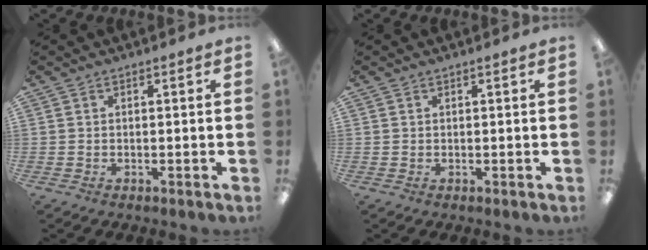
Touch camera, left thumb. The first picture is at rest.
{"total": 0.0}